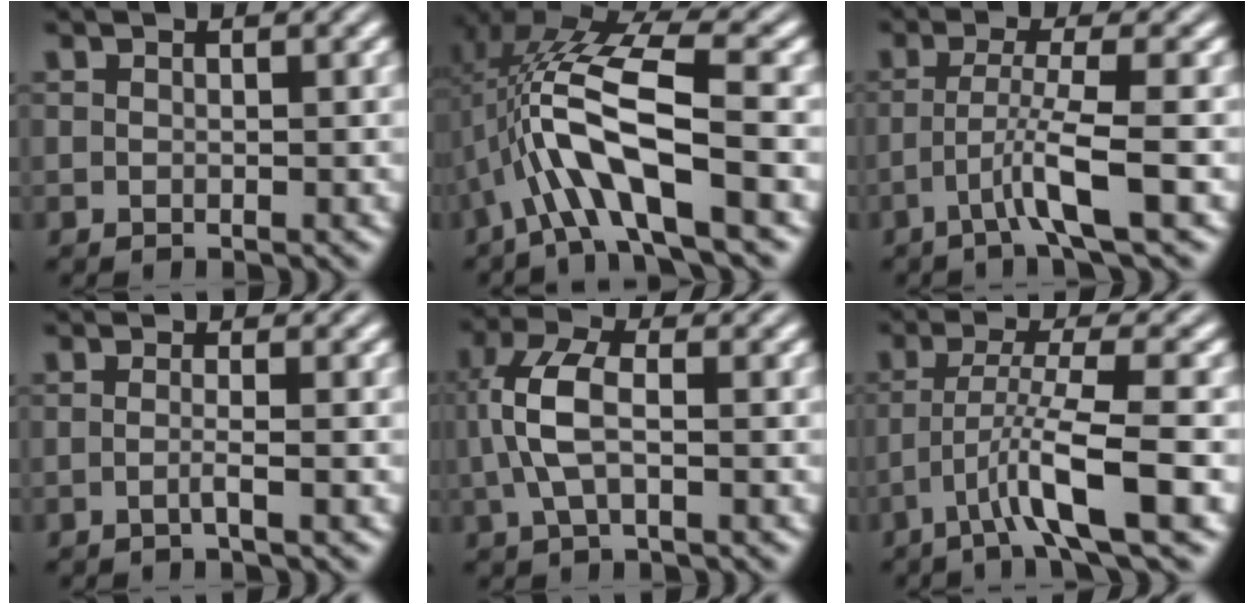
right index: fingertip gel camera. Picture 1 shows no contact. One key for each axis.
{"total": 7.7, "fx": 0.4, "fy": 2.6, "fz": 7.3, "tx": -0.152, "ty": -0.009, "tz": 0.016}
{"total": 3.7, "fx": -1.6, "fy": -1.1, "fz": 3.1, "tx": -0.054, "ty": -0.011, "tz": -0.021}
{"total": 1.5, "fx": -0.9, "fy": -0.8, "fz": 0.8, "tx": -0.016, "ty": -0.008, "tz": -0.014}
{"total": 4.0, "fx": 0.1, "fy": 1.1, "fz": 3.9, "tx": -0.090, "ty": -0.004, "tz": 0.010}
{"total": 4.9, "fx": -1.9, "fy": -0.3, "fz": 4.5, "tx": -0.081, "ty": -0.012, "tz": -0.024}